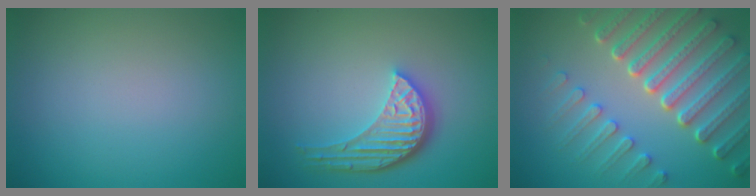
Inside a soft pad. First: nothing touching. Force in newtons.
{"total": 5.1, "press": 3.8, "slide": 3.4}
{"total": 8.1, "press": 6.0, "slide": 5.4}